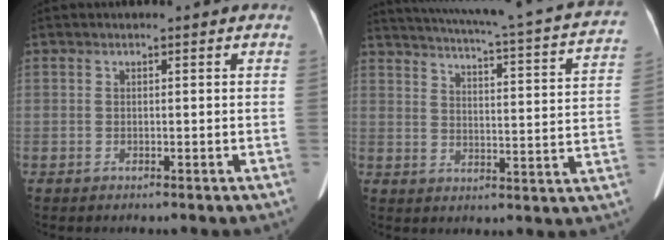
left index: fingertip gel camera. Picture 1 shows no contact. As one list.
[{"total": 24.5, "force": [21.3, 2.0, 11.8], "torque": [-0.181, -0.037, 0.256]}]